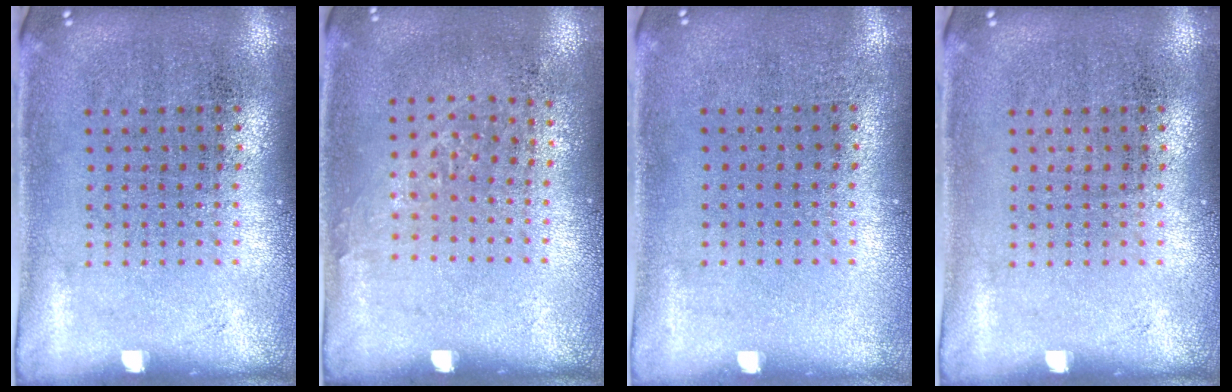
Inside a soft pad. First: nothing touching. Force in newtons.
{"total": 0.8, "press": 0.6, "slide": 0.6}
{"total": 0.0}
{"total": 0.0}